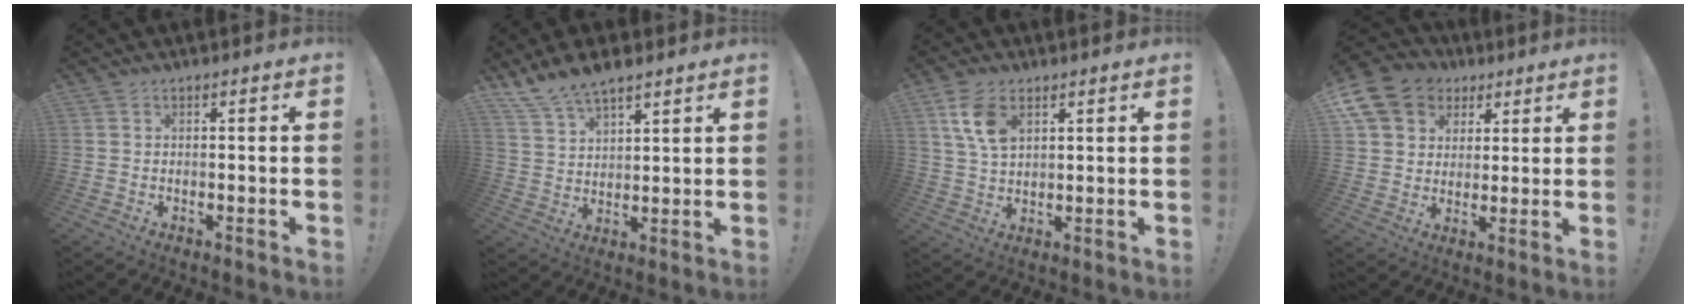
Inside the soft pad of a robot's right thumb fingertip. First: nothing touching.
{"total": 9.1, "force": [7.7, 3.3, 3.6], "torque": [-0.070, -0.046, 0.148]}
{"total": 8.9, "force": [4.2, 5.1, 6.0], "torque": [-0.119, -0.011, 0.079]}
{"total": 13.3, "force": [6.2, 10.6, 5.0], "torque": [-0.070, -0.034, 0.125]}